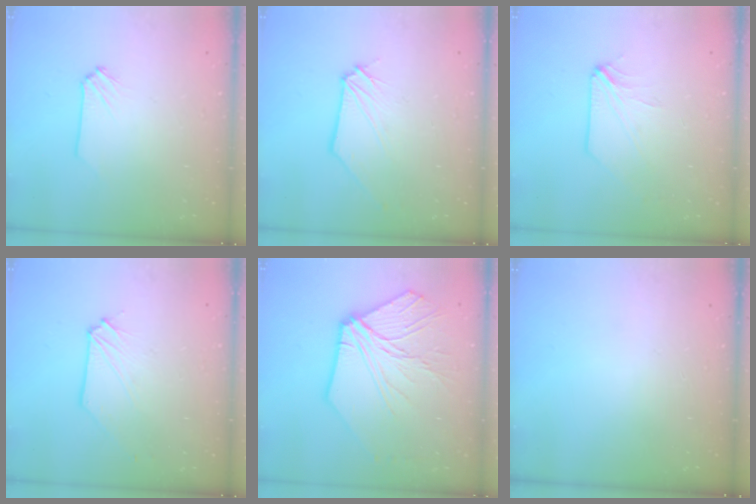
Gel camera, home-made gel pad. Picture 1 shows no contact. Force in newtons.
{"total": 0.7, "press": 0.7, "slide": 0.1}
{"total": 3.8, "press": 3.7, "slide": 0.8}
{"total": 1.0, "press": 1.0, "slide": 0.1}
{"total": 12.0, "press": 11.9, "slide": 1.4}
{"total": 0.0}